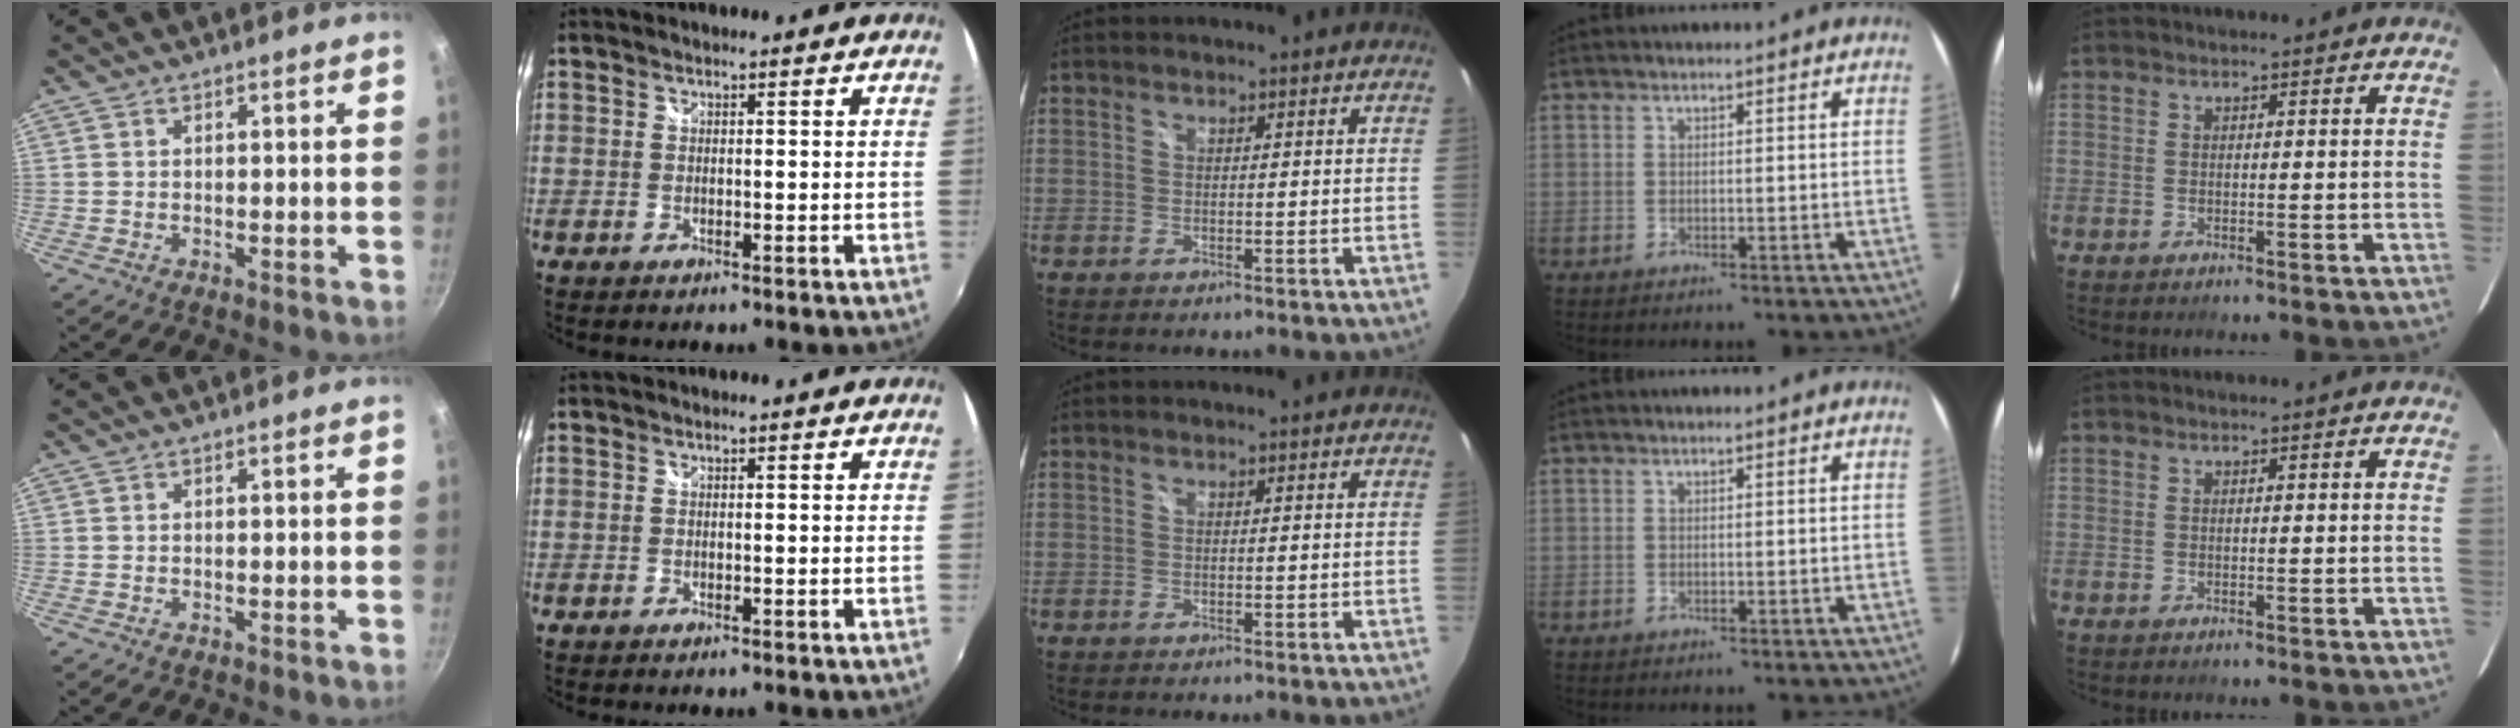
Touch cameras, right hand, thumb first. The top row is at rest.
{}